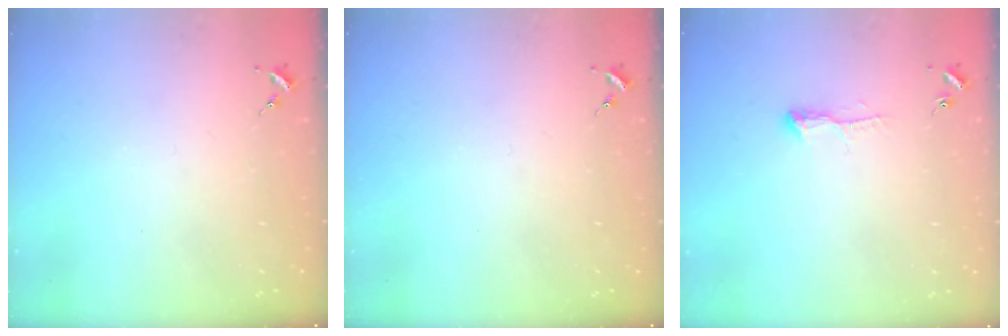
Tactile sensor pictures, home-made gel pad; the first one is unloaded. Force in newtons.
{"total": 0.0}
{"total": 6.8, "press": 6.8, "slide": 0.8}